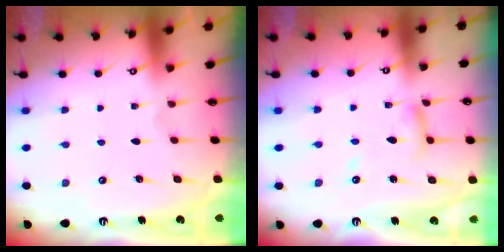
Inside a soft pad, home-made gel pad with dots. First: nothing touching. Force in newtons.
{"total": 8.0, "press": 8.0, "slide": 0.7}